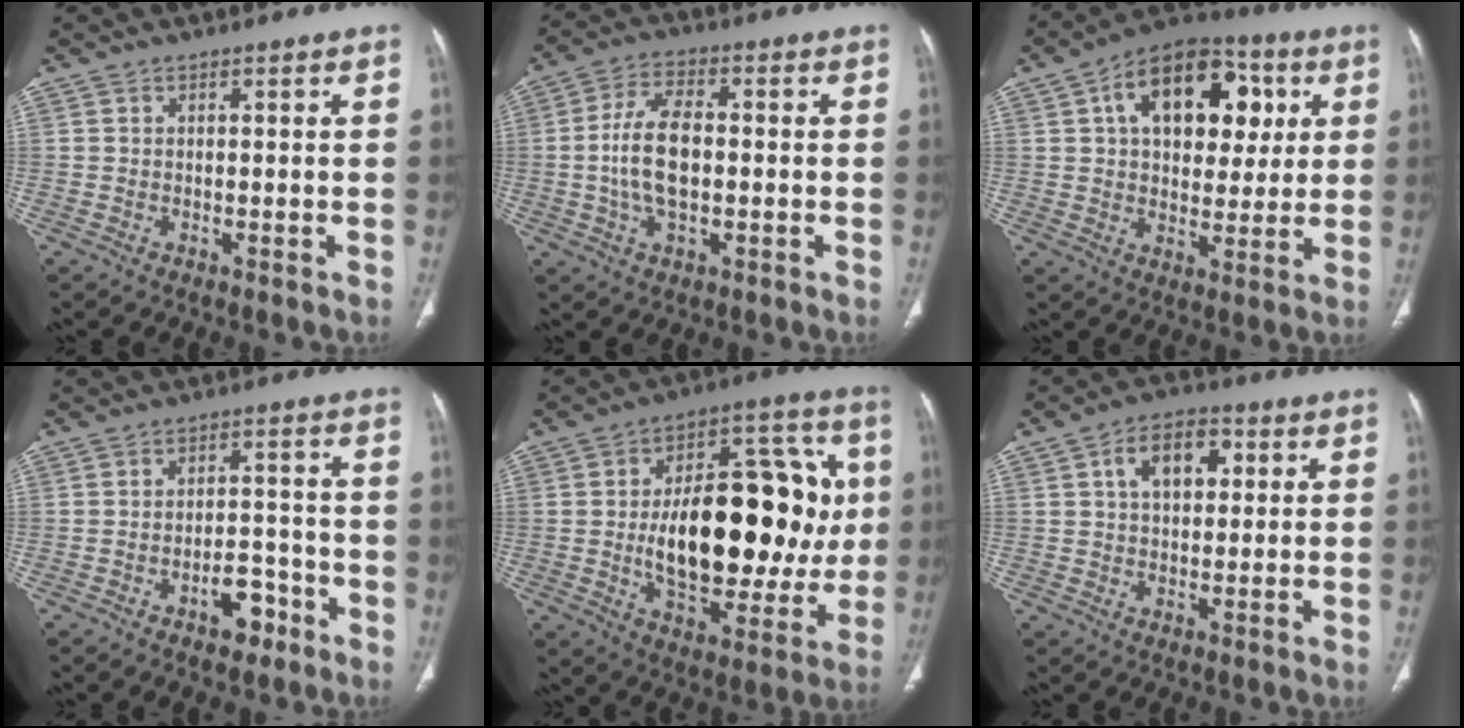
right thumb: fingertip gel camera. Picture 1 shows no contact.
{"total": 10.6, "force": [-0.5, 5.6, 9.0], "torque": [-0.177, 0.012, -0.012]}
{"total": 19.3, "force": [5.6, 12.1, 13.9], "torque": [-0.165, 0.009, 0.080]}
{"total": 6.1, "force": [-3.5, 3.4, 3.6], "torque": [-0.030, 0.035, -0.049]}
{"total": 29.0, "force": [0.4, 14.8, 25.0], "torque": [-0.340, 0.011, 0.015]}
{"total": 8.8, "force": [2.4, 5.6, 6.3], "torque": [-0.084, 0.012, 0.033]}